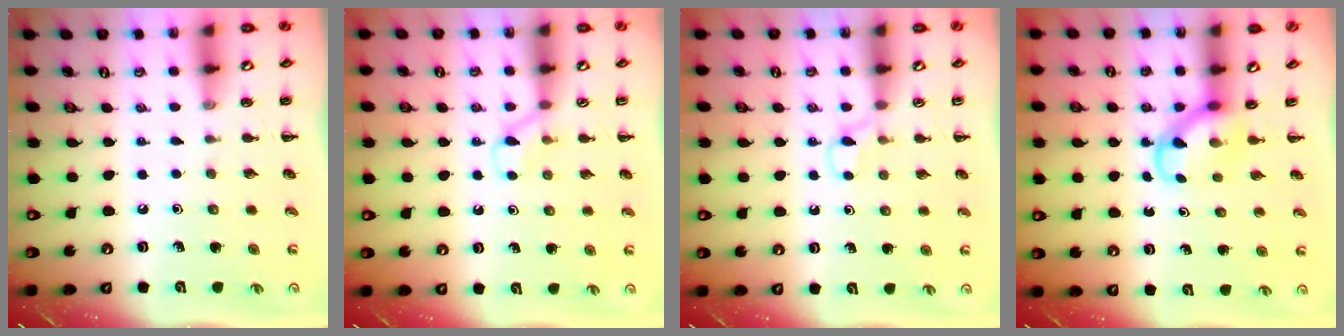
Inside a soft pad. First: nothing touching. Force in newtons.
{"total": 4.4, "press": 4.1, "slide": 1.5}
{"total": 4.1, "press": 3.9, "slide": 1.4}
{"total": 3.8, "press": 3.6, "slide": 1.1}